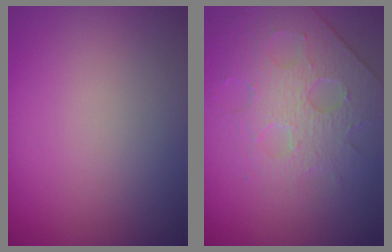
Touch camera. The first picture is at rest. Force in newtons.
{"total": 3.9, "press": 3.8, "slide": 1.1}